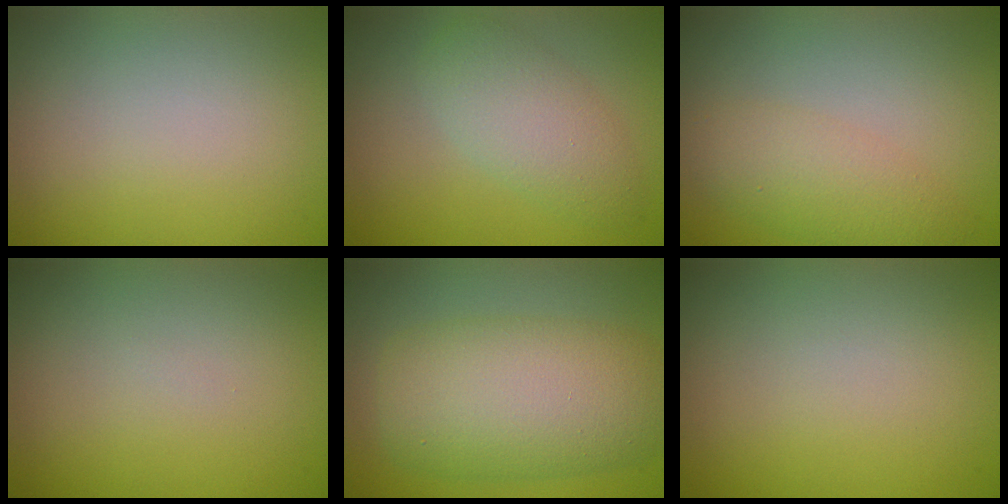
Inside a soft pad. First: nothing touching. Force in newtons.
{"total": 3.7, "press": 3.7, "slide": 0.2}
{"total": 2.9, "press": 2.9, "slide": 0.0}
{"total": 0.0}
{"total": 8.4, "press": 8.3, "slide": 0.4}
{"total": 0.0}